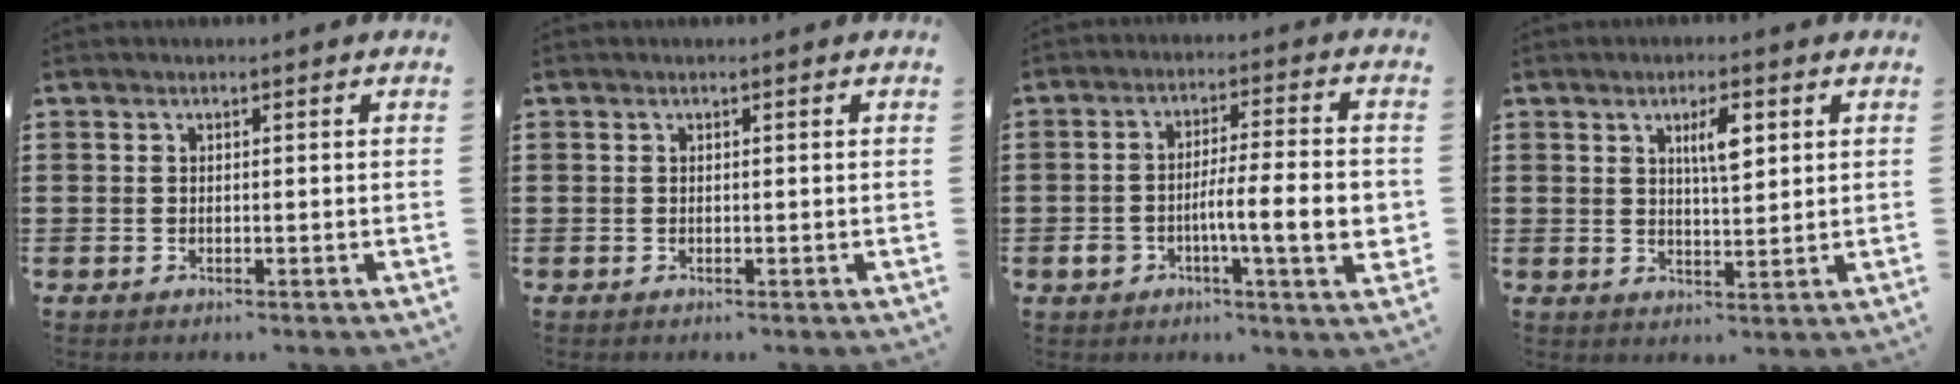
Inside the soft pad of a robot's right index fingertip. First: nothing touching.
{"total": 0.0}
{"total": 10.0, "force": [-2.5, 2.5, 9.4], "torque": [-0.160, 0.000, -0.046]}
{"total": 4.5, "force": [1.8, 1.3, 4.0], "torque": [-0.067, 0.002, 0.024]}